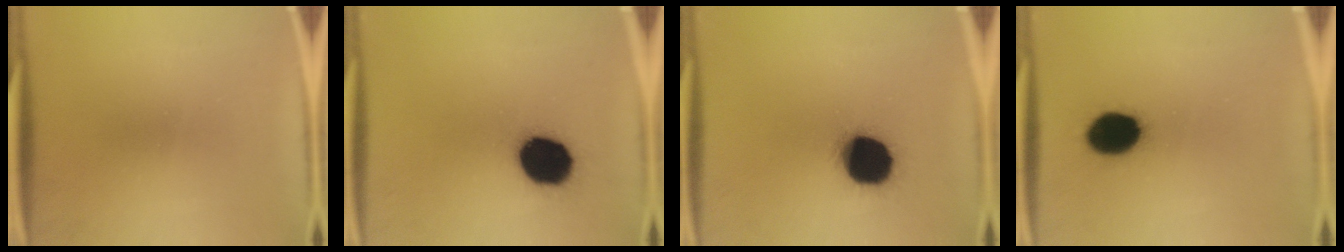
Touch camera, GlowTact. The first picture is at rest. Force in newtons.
{"total": 15.8}
{"total": 18.5}
{"total": 13.2}